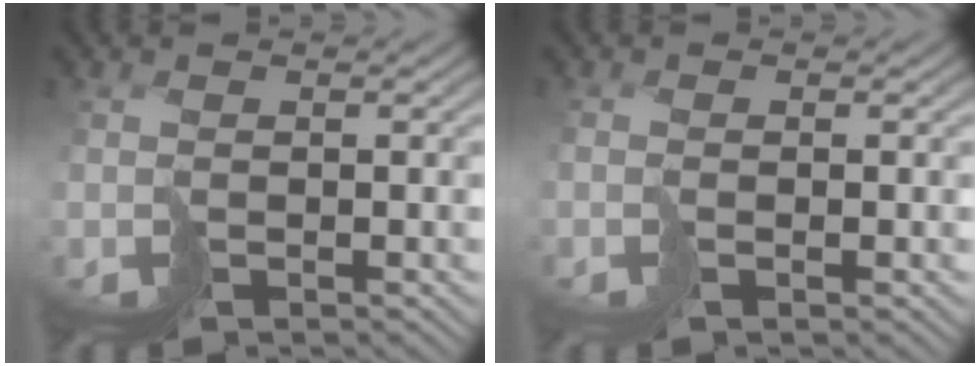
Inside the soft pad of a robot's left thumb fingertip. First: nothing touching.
{"total": 0.7, "force": [-0.3, 0.1, 0.7], "torque": [-0.017, 0.001, -0.009]}